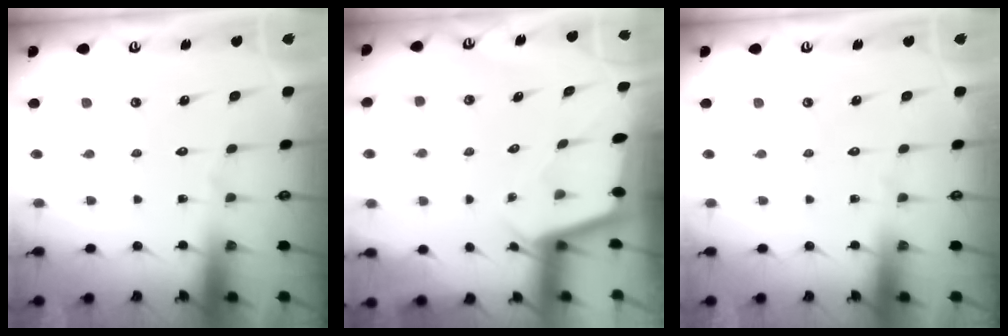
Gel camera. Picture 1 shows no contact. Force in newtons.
{"total": 1.7, "press": 1.7, "slide": 0.1}
{"total": 0.0}